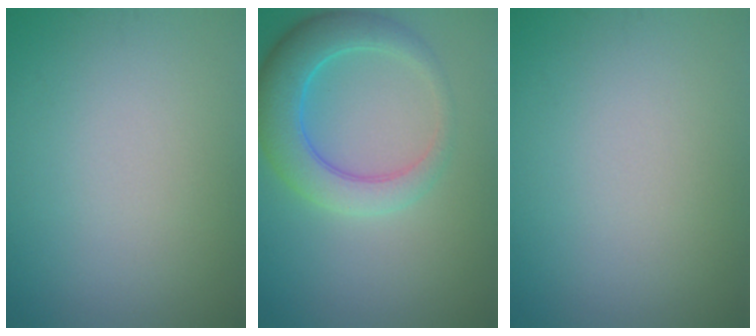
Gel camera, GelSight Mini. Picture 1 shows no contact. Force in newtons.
{"total": 5.6, "press": 5.6, "slide": 0.2}
{"total": 0.0}